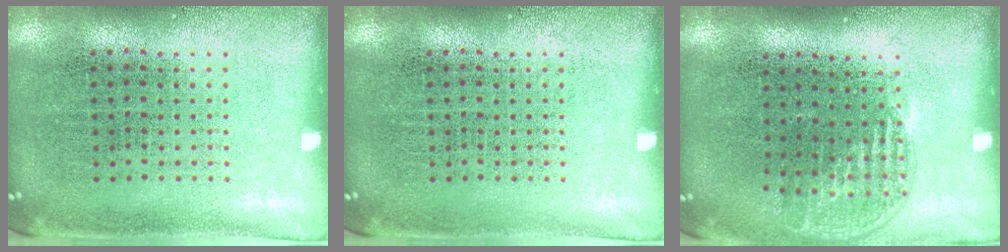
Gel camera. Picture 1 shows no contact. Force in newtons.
{"total": 0.0}
{"total": 1.1, "press": 1.0, "slide": 0.6}